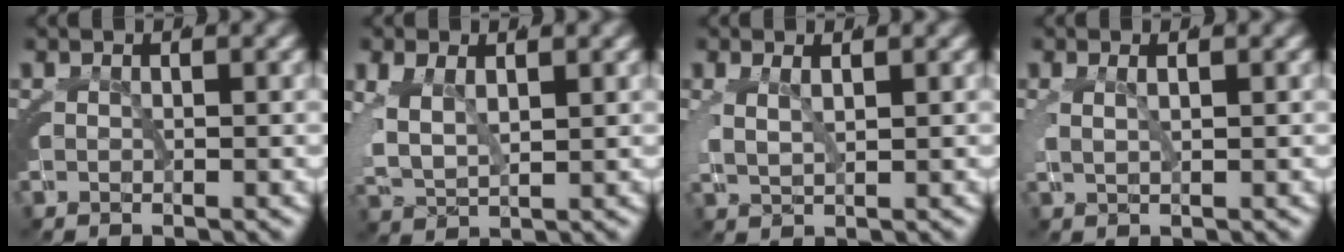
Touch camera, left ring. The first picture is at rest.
{"total": 5.0, "force": [0.6, 3.9, 3.1], "torque": [-0.086, -0.011, 0.018]}
{"total": 2.1, "force": [0.6, 1.2, 1.6], "torque": [-0.043, -0.006, 0.018]}
{"total": 1.3, "force": [0.3, 0.5, 1.2], "torque": [-0.029, -0.003, 0.010]}